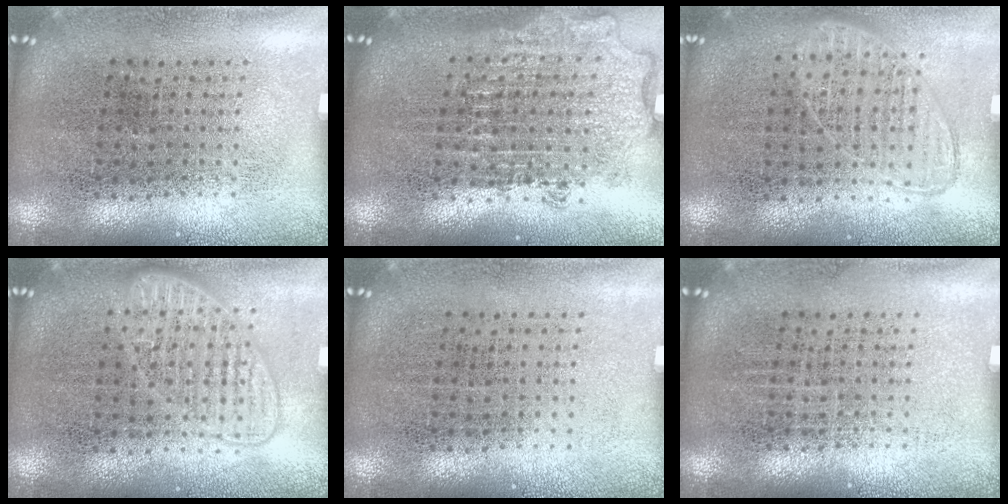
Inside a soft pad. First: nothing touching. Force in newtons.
{"total": 1.9, "press": 1.5, "slide": 1.2}
{"total": 1.0, "press": 0.9, "slide": 0.3}
{"total": 1.5, "press": 1.4, "slide": 0.3}
{"total": 0.0}
{"total": 0.0}